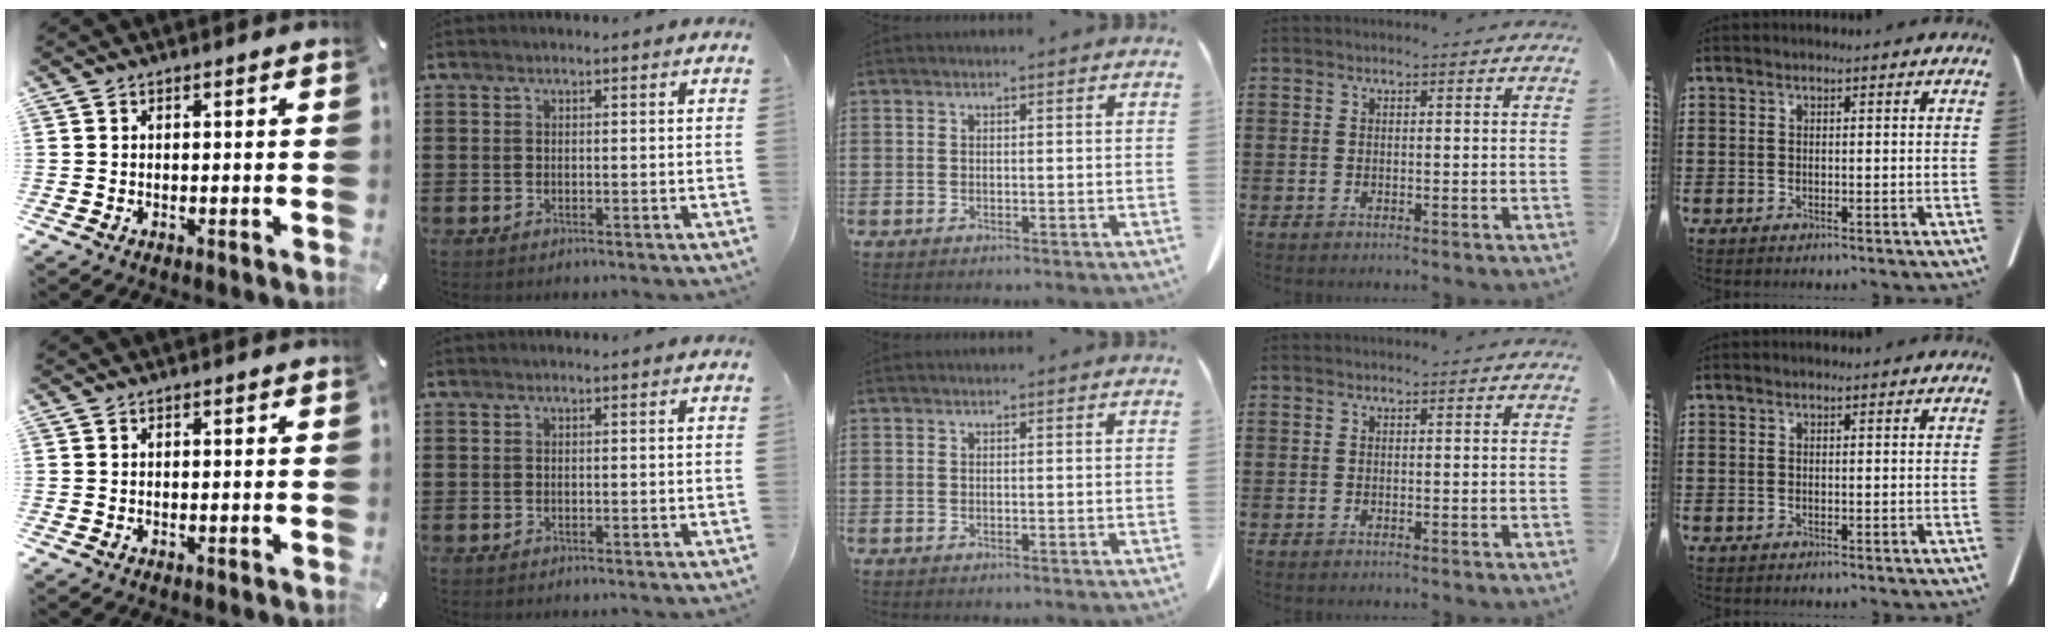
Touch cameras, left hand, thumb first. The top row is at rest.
{}